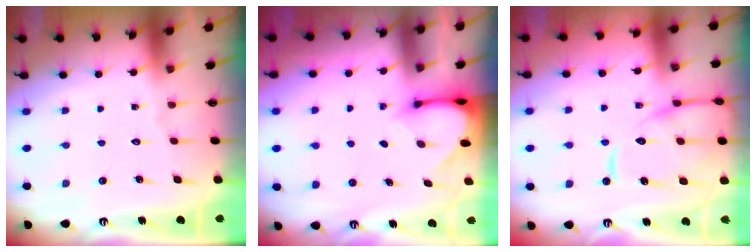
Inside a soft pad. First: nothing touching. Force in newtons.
{"total": 2.9, "press": 2.9, "slide": 0.3}
{"total": 13.1, "press": 13.0, "slide": 1.3}